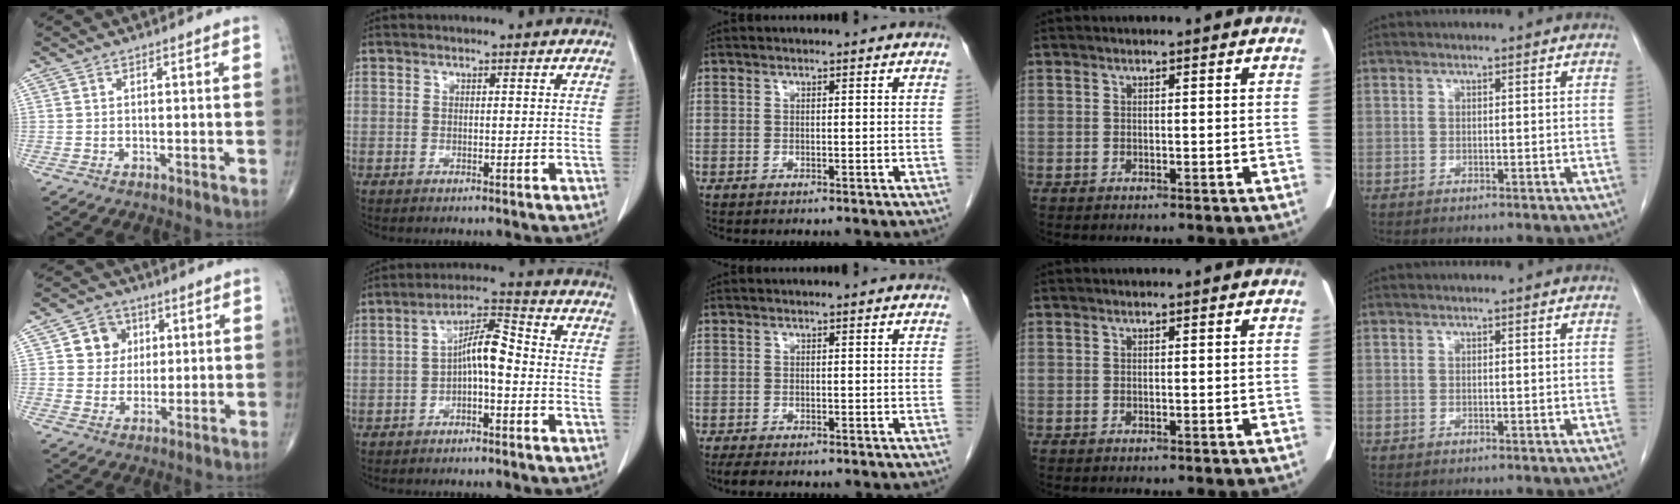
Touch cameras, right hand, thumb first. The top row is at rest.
{"thumb": {"total": 7.1, "force": [2.0, 6.5, 2.2], "torque": [0.002, -0.001, 0.031]}, "index": {"total": 6.4, "force": [-1.1, 1.7, 6.1], "torque": [-0.112, 0.026, -0.022]}, "middle": {"total": 2.8, "force": [-2.1, 0.8, 1.5], "torque": [-0.031, -0.010, -0.029]}}